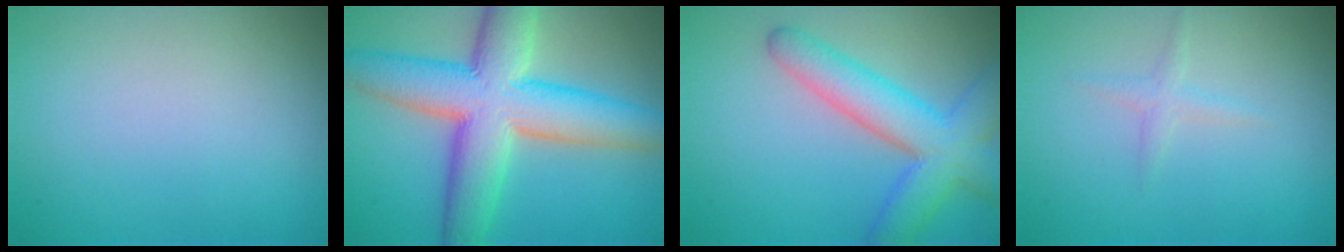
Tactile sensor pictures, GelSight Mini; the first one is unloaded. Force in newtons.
{"total": 11.3, "press": 11.3, "slide": 0.6}
{"total": 6.7, "press": 6.7, "slide": 0.2}
{"total": 1.1, "press": 1.1, "slide": 0.0}